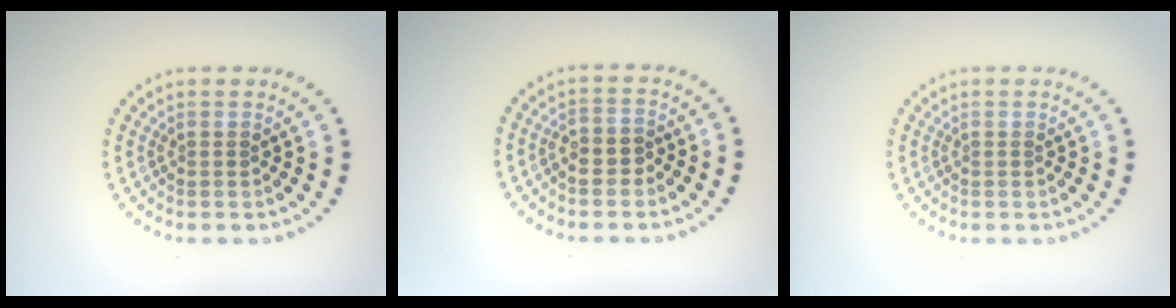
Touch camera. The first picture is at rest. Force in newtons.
{"total": 1.5, "press": 1.3, "slide": 0.6}
{"total": 0.0}